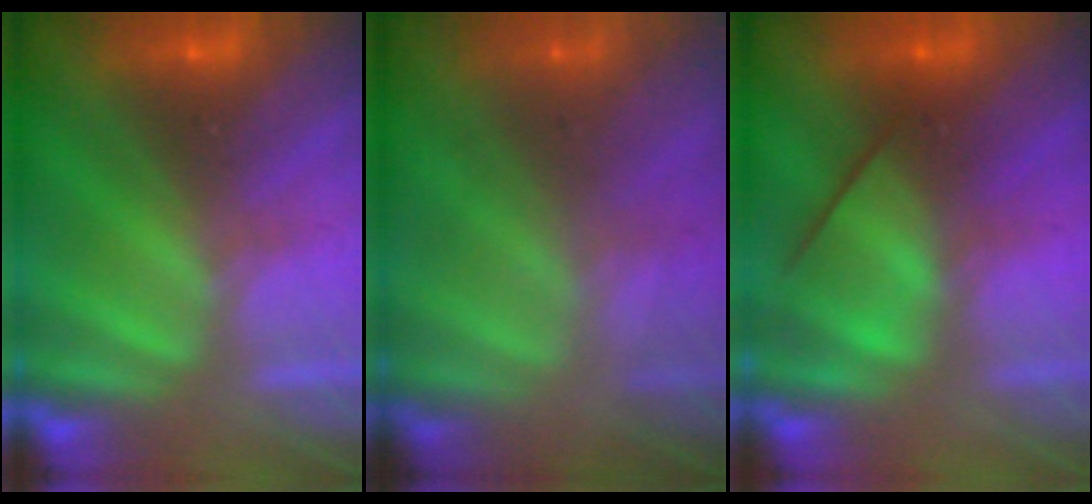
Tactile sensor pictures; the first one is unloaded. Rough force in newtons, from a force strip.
{"total": 7.0}
{"total": 2.6}